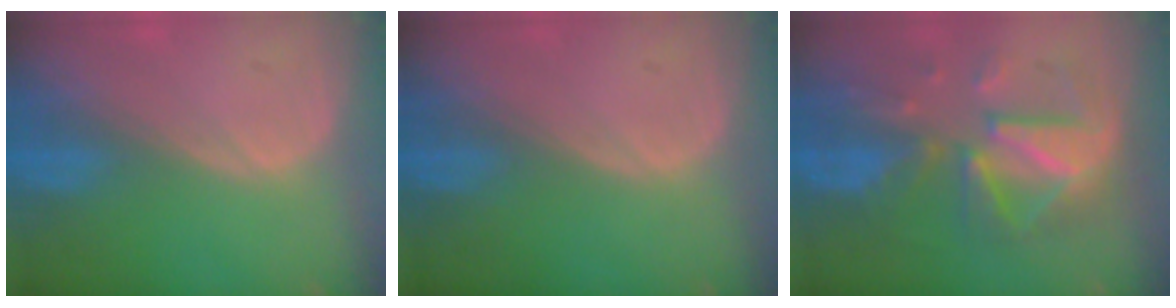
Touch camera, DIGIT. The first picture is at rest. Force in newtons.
{"total": 0.0}
{"total": 10.3, "press": 10.3, "slide": 0.8}